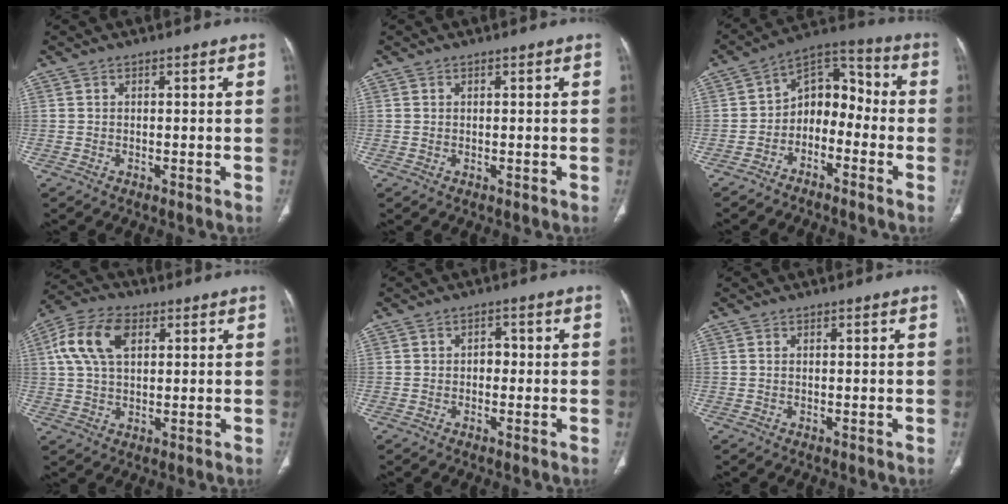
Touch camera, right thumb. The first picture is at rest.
{"total": 0.0}
{"total": 10.3, "force": [-3.5, 7.3, 6.4], "torque": [-0.062, 0.066, -0.076]}
{"total": 11.2, "force": [3.5, 6.6, 8.4], "torque": [-0.165, 0.015, 0.061]}
{"total": 1.9, "force": [-0.3, 1.4, 1.2], "torque": [-0.004, 0.006, -0.009]}
{"total": 0.0}